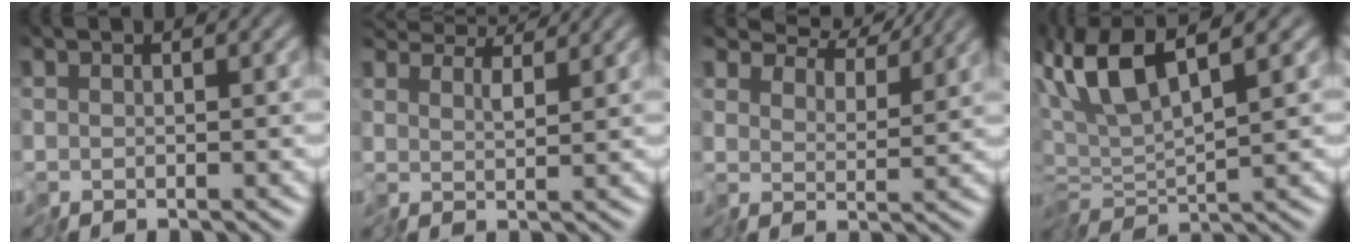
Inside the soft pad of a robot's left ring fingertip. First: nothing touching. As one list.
[{"total": 4.8, "force": [4.6, 0.6, 1.2], "torque": [-0.035, 0.014, 0.061]}, {"total": 6.0, "force": [5.5, 1.6, 1.8], "torque": [-0.037, 0.012, 0.071]}, {"total": 5.7, "force": [1.8, 1.6, 5.1], "torque": [-0.113, 0.012, 0.028]}]